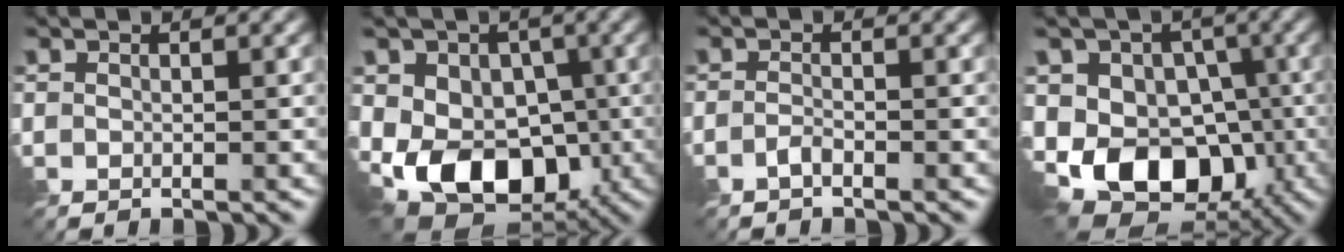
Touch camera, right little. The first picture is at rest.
{"total": 8.0, "force": [-1.7, 5.8, 5.3], "torque": [-0.090, -0.008, -0.039]}
{"total": 1.1, "force": [-0.9, 0.1, 0.6], "torque": [-0.017, 0.001, -0.021]}
{"total": 10.0, "force": [-3.1, 7.4, 5.9], "torque": [-0.088, -0.001, -0.065]}